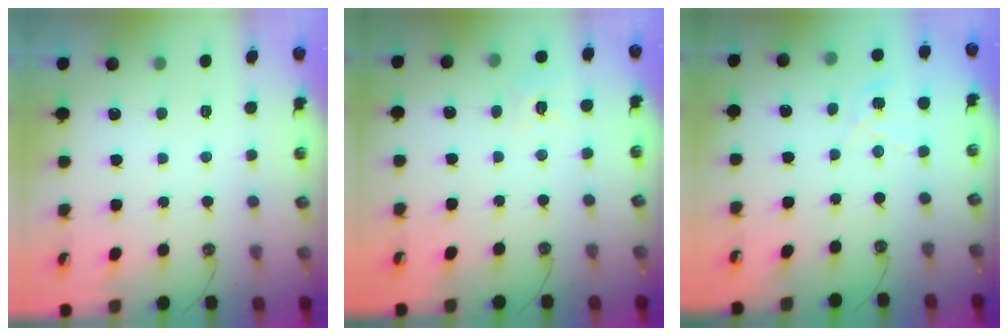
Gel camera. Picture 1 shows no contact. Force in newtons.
{"total": 6.5, "press": 6.5, "slide": 0.7}
{"total": 2.9, "press": 2.8, "slide": 0.3}